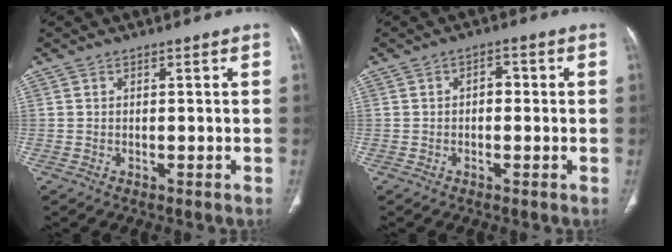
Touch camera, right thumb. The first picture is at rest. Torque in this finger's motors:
{"motor_torque": [-0.42, 0.51, -0.08, 0.18, 0.09]}